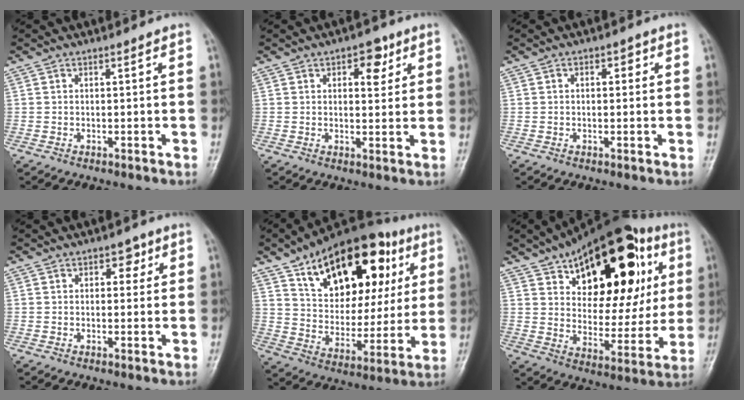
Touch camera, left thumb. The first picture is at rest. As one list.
[{"total": 5.2, "force": [2.5, 3.0, 3.6], "torque": [-0.022, -0.007, 0.029]}, {"total": 2.3, "force": [0.5, 1.5, 1.7], "torque": [-0.009, 0.004, 0.003]}, {"total": 3.1, "force": [1.2, 2.2, 1.9], "torque": [0.002, 0.000, 0.011]}, {"total": 26.5, "force": [11.7, 15.1, 18.4], "torque": [-0.235, -0.003, 0.189]}, {"total": 28.6, "force": [11.6, 14.8, 21.5], "torque": [-0.271, 0.001, 0.177]}]